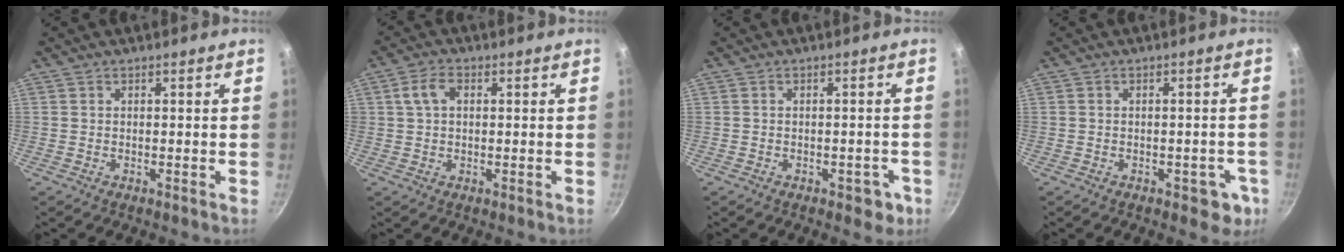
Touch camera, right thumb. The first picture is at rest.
{"total": 4.2, "force": [1.0, 2.7, 3.1], "torque": [-0.058, 0.010, 0.015]}
{"total": 4.0, "force": [-1.8, 2.5, 2.6], "torque": [-0.008, 0.022, -0.008]}
{"total": 4.8, "force": [-1.9, 3.0, 3.3], "torque": [-0.010, 0.020, -0.011]}